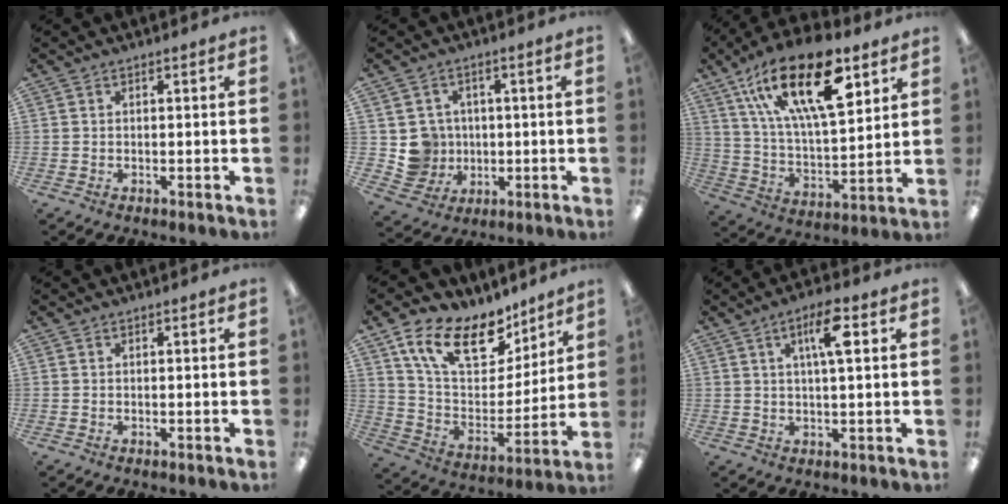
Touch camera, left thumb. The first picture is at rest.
{"total": 7.2, "force": [0.6, 7.1, 0.8], "torque": [-0.031, 0.003, 0.023]}
{"total": 24.8, "force": [12.9, 10.3, 18.4], "torque": [-0.322, -0.063, 0.213]}
{"total": 0.0}
{"total": 19.0, "force": [12.1, 10.0, 10.8], "torque": [-0.197, -0.058, 0.218]}
{"total": 7.9, "force": [3.0, 2.2, 6.9], "torque": [-0.118, -0.002, 0.044]}